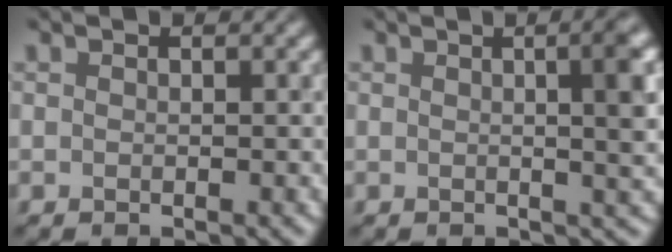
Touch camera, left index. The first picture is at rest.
{"total": 5.4, "force": [0.5, 1.6, 5.1], "torque": [-0.044, 0.010, 0.001]}